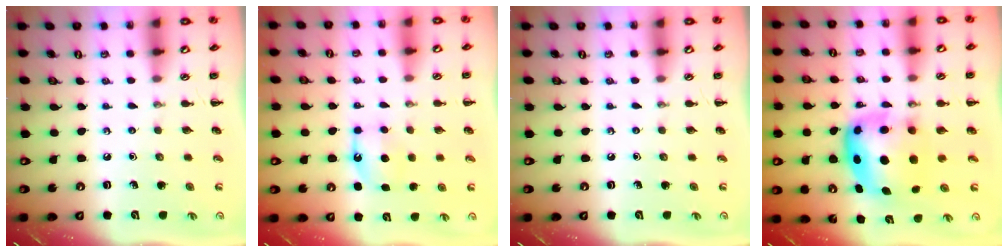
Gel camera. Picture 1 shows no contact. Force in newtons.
{"total": 8.3, "press": 8.1, "slide": 1.7}
{"total": 0.0}
{"total": 7.4, "press": 7.2, "slide": 1.6}